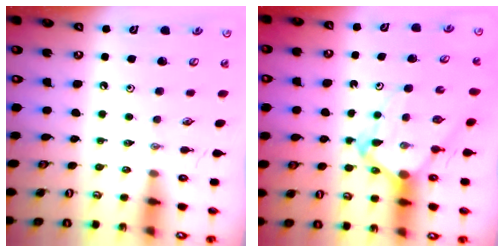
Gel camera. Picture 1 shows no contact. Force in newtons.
{"total": 7.4, "press": 7.3, "slide": 0.7}